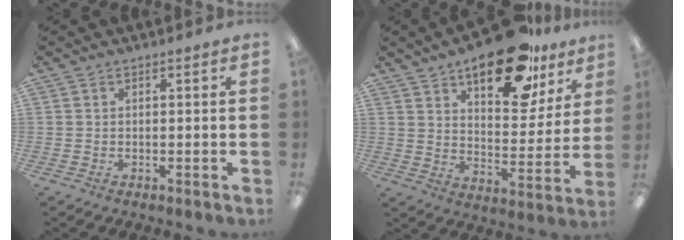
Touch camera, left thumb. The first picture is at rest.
{"total": 20.9, "force": [14.0, 9.0, 12.7], "torque": [-0.175, -0.075, 0.229]}